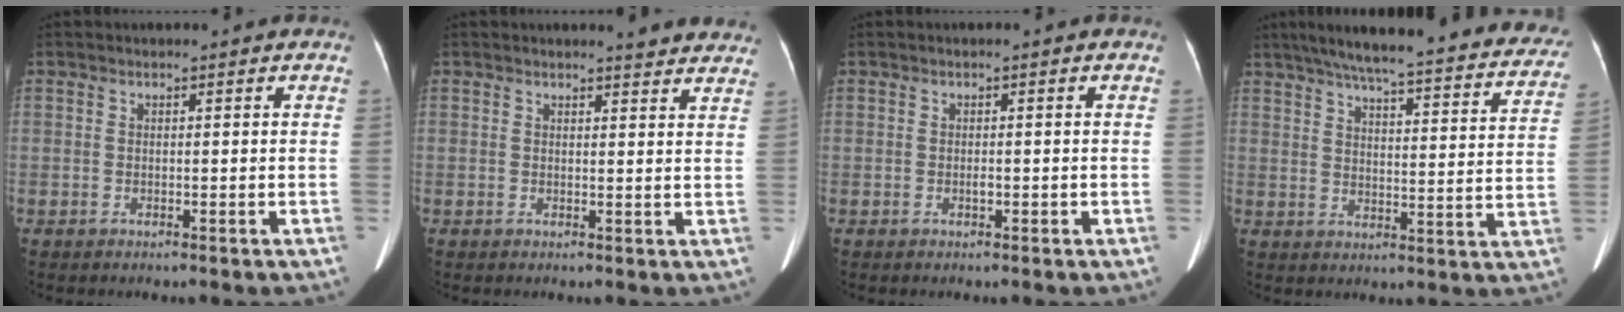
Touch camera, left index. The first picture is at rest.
{"total": 6.4, "force": [6.1, 1.2, 1.5], "torque": [-0.003, -0.011, 0.045]}
{"total": 0.7, "force": [-0.4, 0.3, 0.5], "torque": [-0.013, -0.005, -0.007]}
{"total": 30.7, "force": [26.6, 4.6, 14.6], "torque": [-0.221, -0.035, 0.319]}